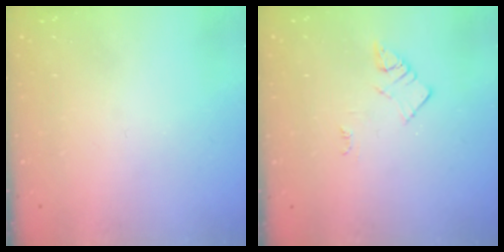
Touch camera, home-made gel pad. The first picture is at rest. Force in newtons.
{"total": 3.0, "press": 3.0, "slide": 0.4}